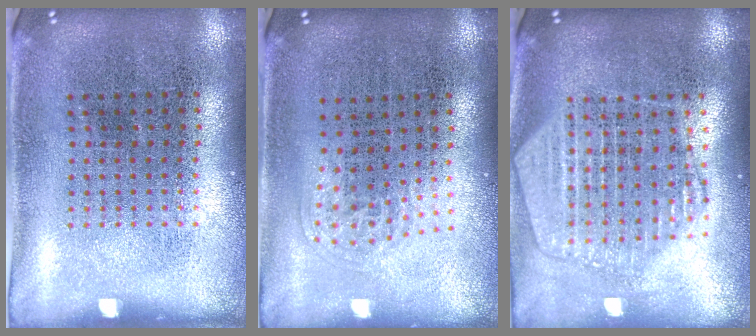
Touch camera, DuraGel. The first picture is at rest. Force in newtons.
{"total": 1.0, "press": 0.7, "slide": 0.7}
{"total": 2.2, "press": 1.9, "slide": 1.0}